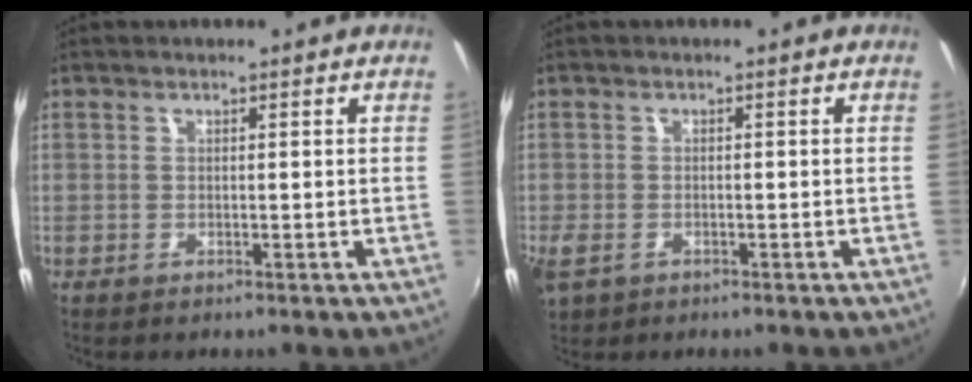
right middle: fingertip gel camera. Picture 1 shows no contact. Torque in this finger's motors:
{"motor_torque": [0.15, -0.19, 0.20, 0.08]}